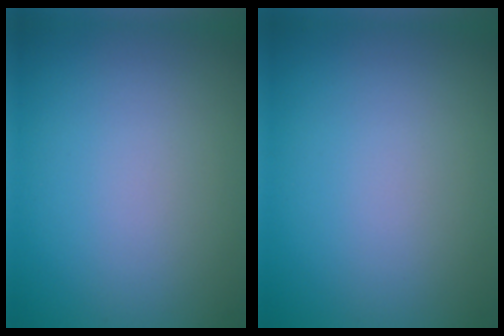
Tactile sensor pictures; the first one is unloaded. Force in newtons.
{"total": 0.0}